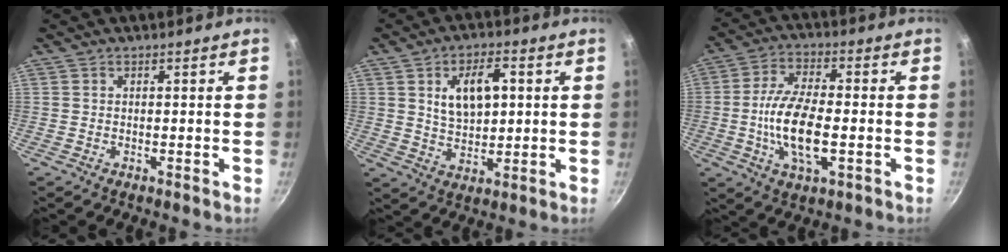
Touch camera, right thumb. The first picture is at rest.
{"total": 9.4, "force": [2.4, 5.3, 7.4], "torque": [-0.104, -0.005, 0.045]}
{"total": 13.2, "force": [-2.1, 5.7, 11.8], "torque": [-0.225, 0.008, -0.040]}